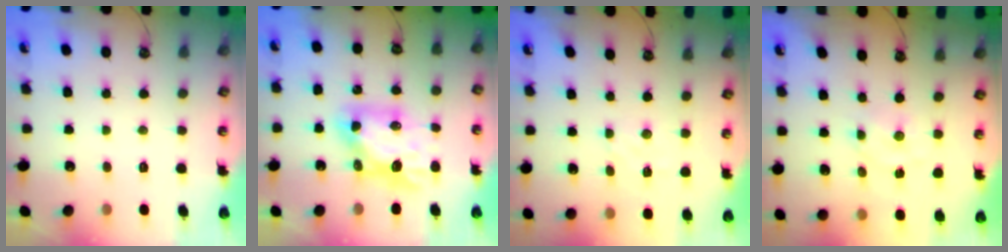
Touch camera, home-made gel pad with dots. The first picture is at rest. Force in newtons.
{"total": 9.1, "press": 9.1, "slide": 1.1}
{"total": 2.9, "press": 2.9, "slide": 0.5}
{"total": 2.3, "press": 2.3, "slide": 0.3}